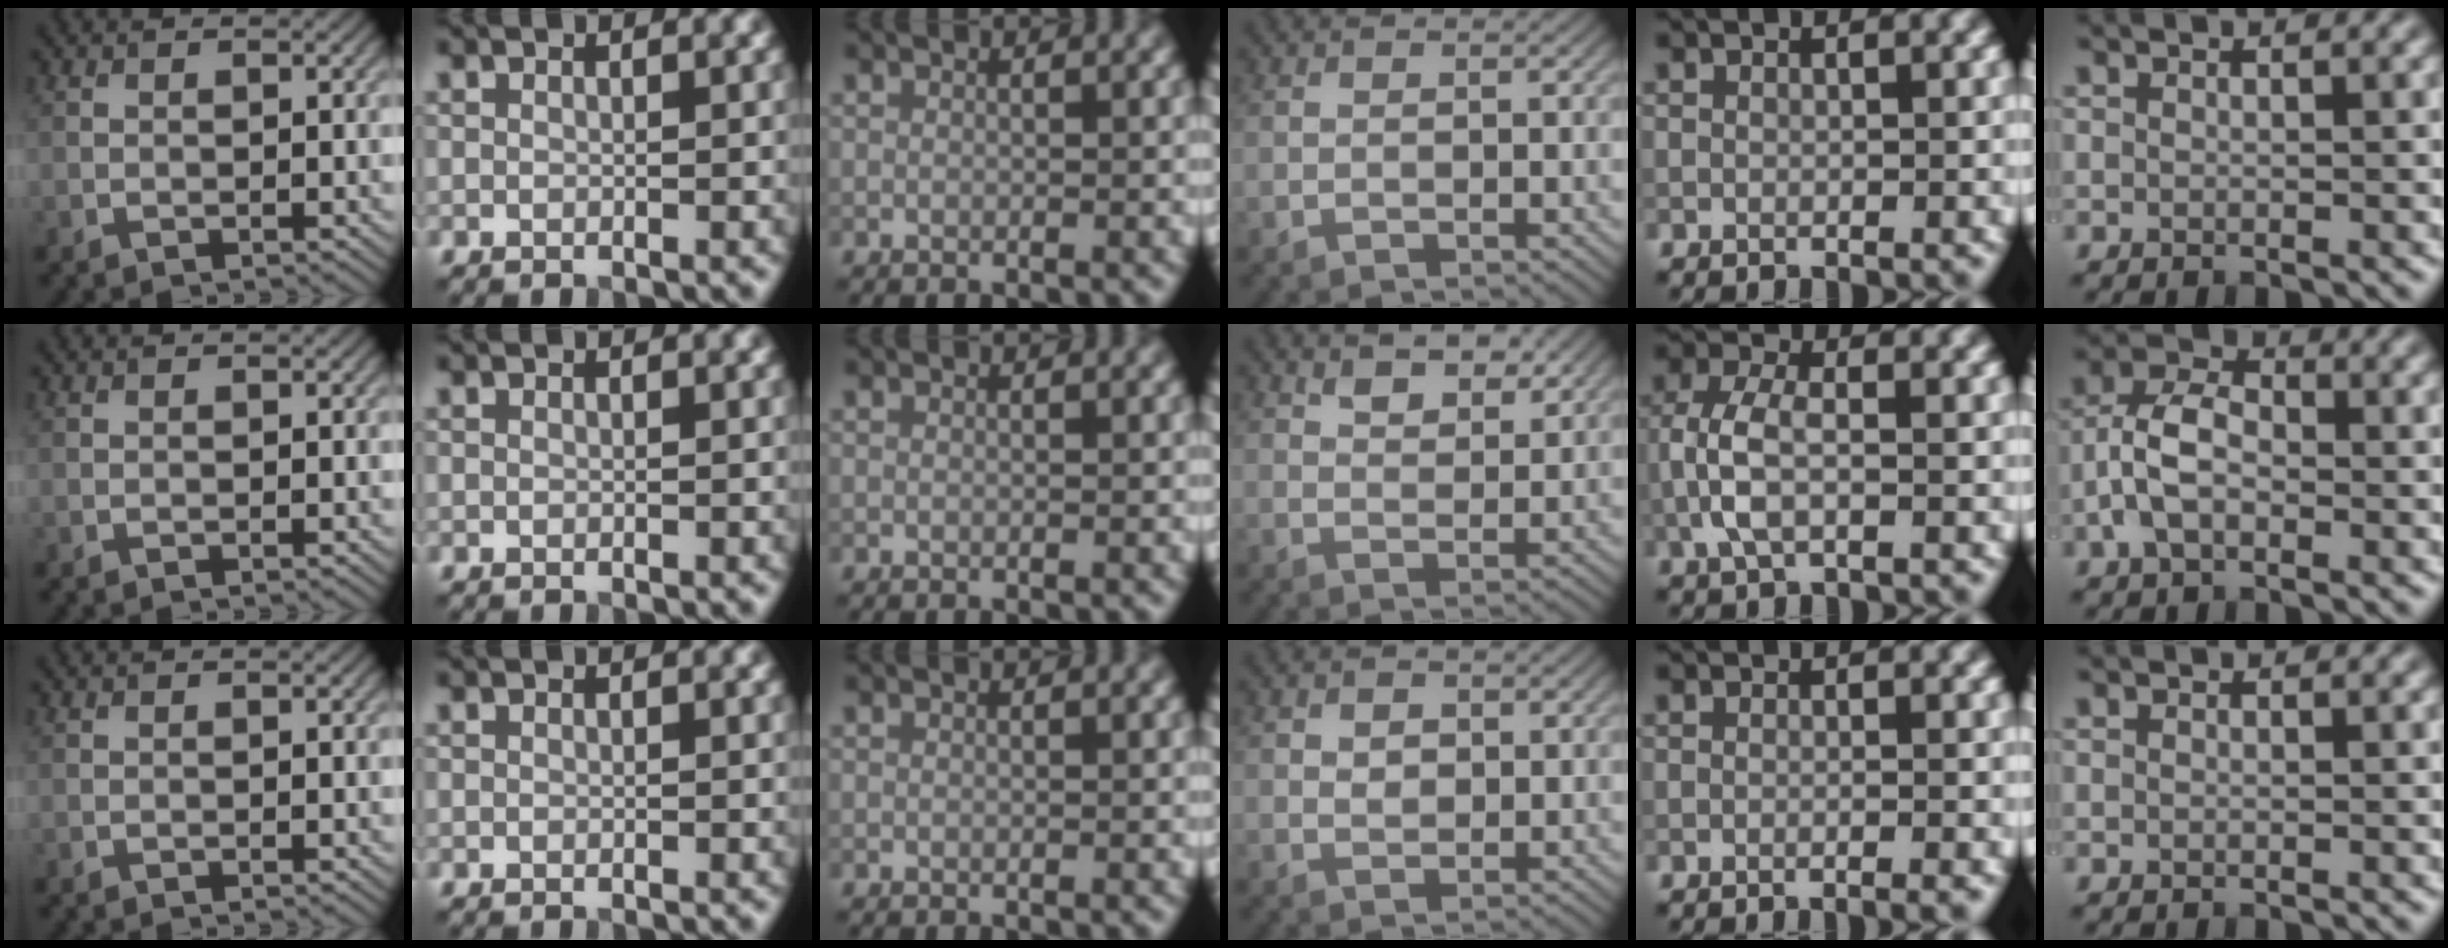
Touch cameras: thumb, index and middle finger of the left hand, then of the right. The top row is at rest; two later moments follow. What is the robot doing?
{"motion": "lift_and_place", "object": "calculator"}